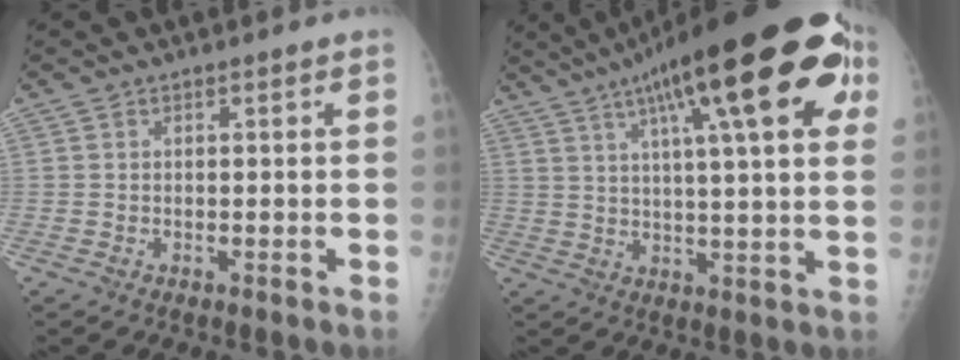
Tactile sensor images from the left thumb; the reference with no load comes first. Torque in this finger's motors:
{"motor_torque": [2.42, 1.21, 2.60, -0.17, 0.31]}